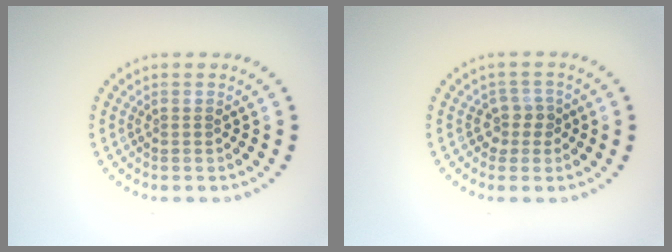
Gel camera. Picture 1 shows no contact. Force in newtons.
{"total": 1.9, "press": 1.5, "slide": 1.1}